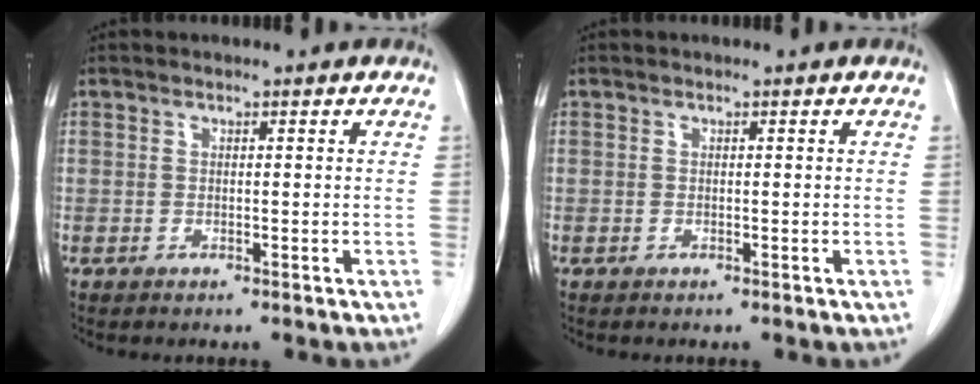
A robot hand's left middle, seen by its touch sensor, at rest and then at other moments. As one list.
[{"total": 0.0}]